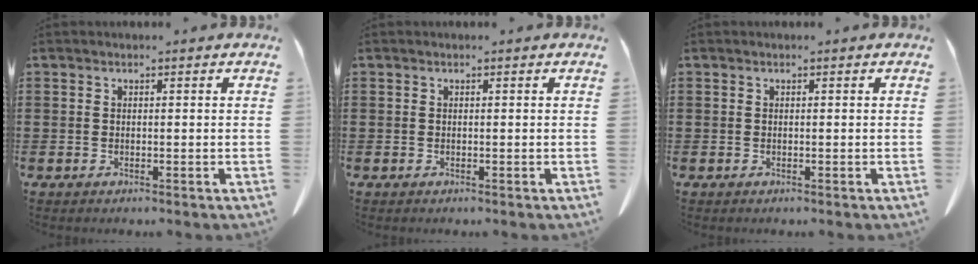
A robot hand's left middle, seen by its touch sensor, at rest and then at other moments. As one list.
[{"total": 0.0}, {"total": 0.0}]